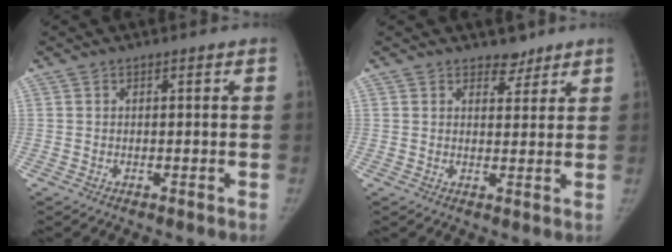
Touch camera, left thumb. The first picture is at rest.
{"total": 2.9, "force": [2.3, 1.6, 0.5], "torque": [0.013, -0.015, 0.031]}